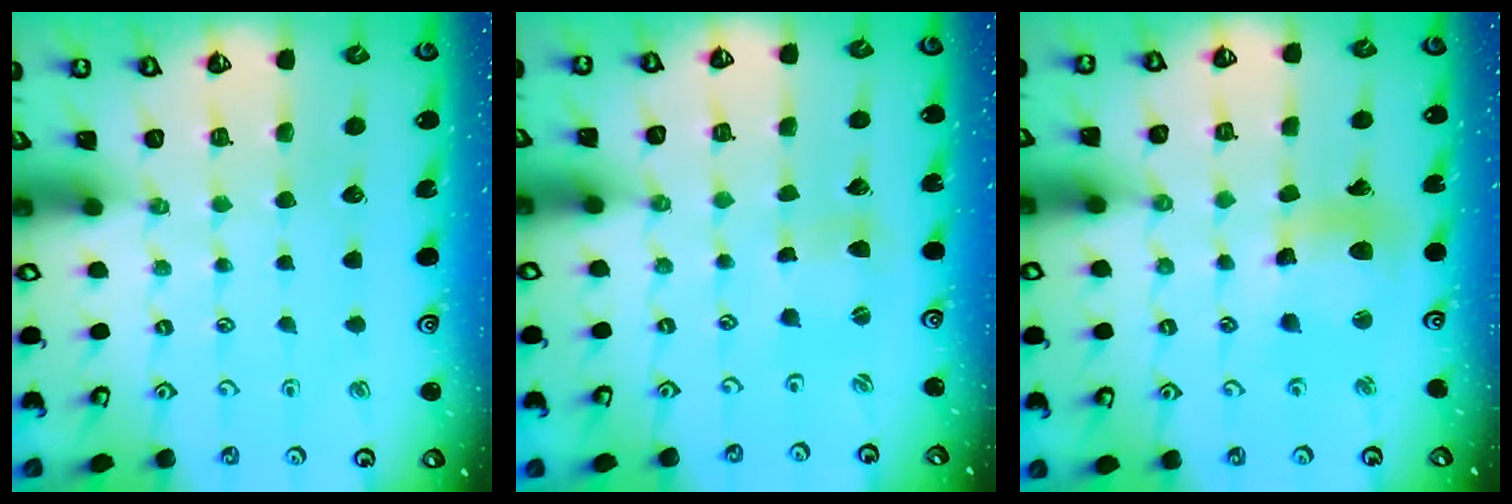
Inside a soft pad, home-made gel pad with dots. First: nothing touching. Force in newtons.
{"total": 1.4, "press": 1.4, "slide": 0.2}
{"total": 11.6, "press": 11.5, "slide": 1.5}